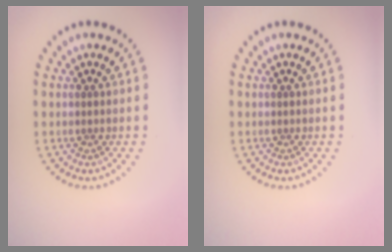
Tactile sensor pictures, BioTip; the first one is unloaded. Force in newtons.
{"total": 0.0}